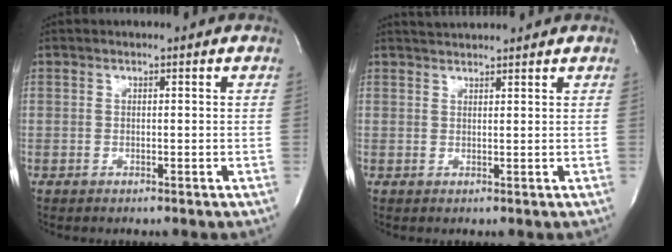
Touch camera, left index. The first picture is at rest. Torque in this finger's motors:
{"motor_torque": [0.14, -0.08, 0.02, 0.00]}